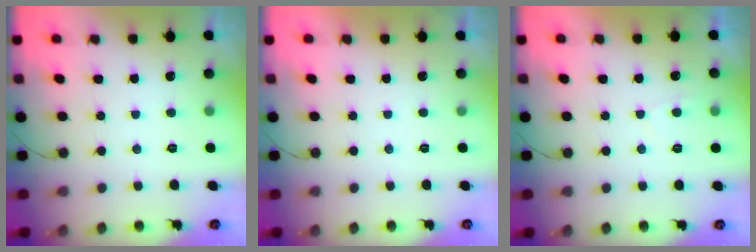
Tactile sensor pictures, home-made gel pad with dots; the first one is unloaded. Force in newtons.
{"total": 2.3, "press": 2.3, "slide": 0.3}
{"total": 2.4, "press": 2.3, "slide": 0.6}